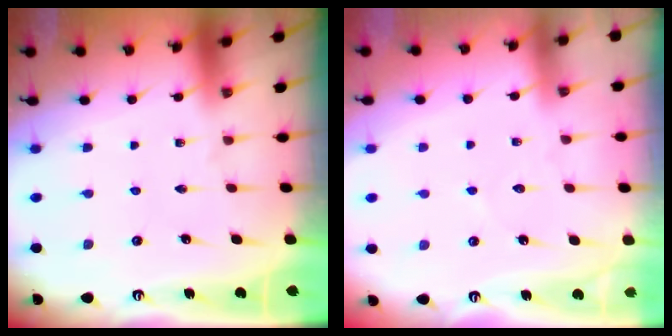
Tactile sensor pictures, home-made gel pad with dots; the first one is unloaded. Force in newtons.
{"total": 2.5, "press": 2.5, "slide": 0.3}